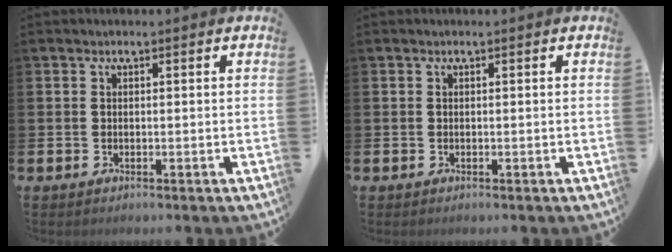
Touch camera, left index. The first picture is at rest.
{"total": 0.0}